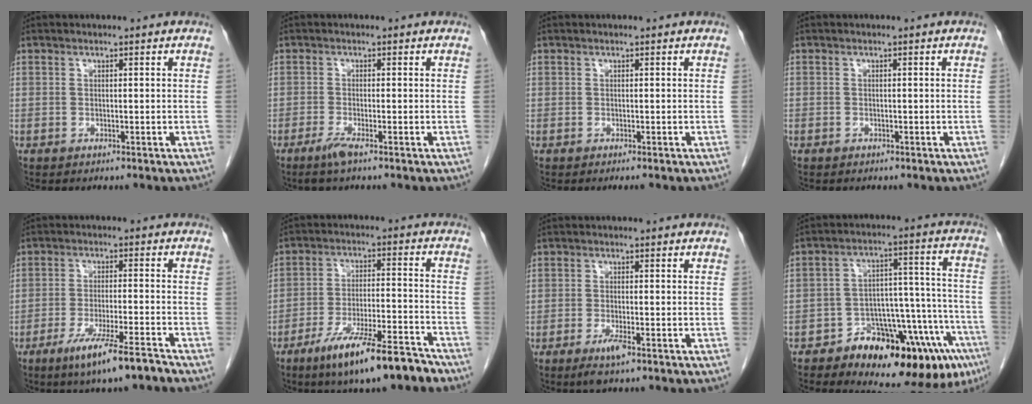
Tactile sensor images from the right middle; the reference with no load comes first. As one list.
[{"total": 2.3, "force": [-1.6, -0.1, 1.7], "torque": [-0.039, -0.005, -0.035]}, {"total": 0.8, "force": [-0.6, -0.1, 0.4], "torque": [-0.009, -0.003, -0.008]}, {"total": 0.0}, {"total": 8.2, "force": [-5.7, -0.1, 5.9], "torque": [-0.105, -0.020, -0.101]}, {"total": 12.9, "force": [-9.3, 1.7, 8.7], "torque": [-0.146, -0.011, -0.155]}, {"total": 2.9, "force": [-1.7, 0.3, 2.3], "torque": [-0.048, -0.006, -0.031]}, {"total": 19.5, "force": [-12.0, 5.9, 14.2], "torque": [-0.125, 0.050, -0.168]}]